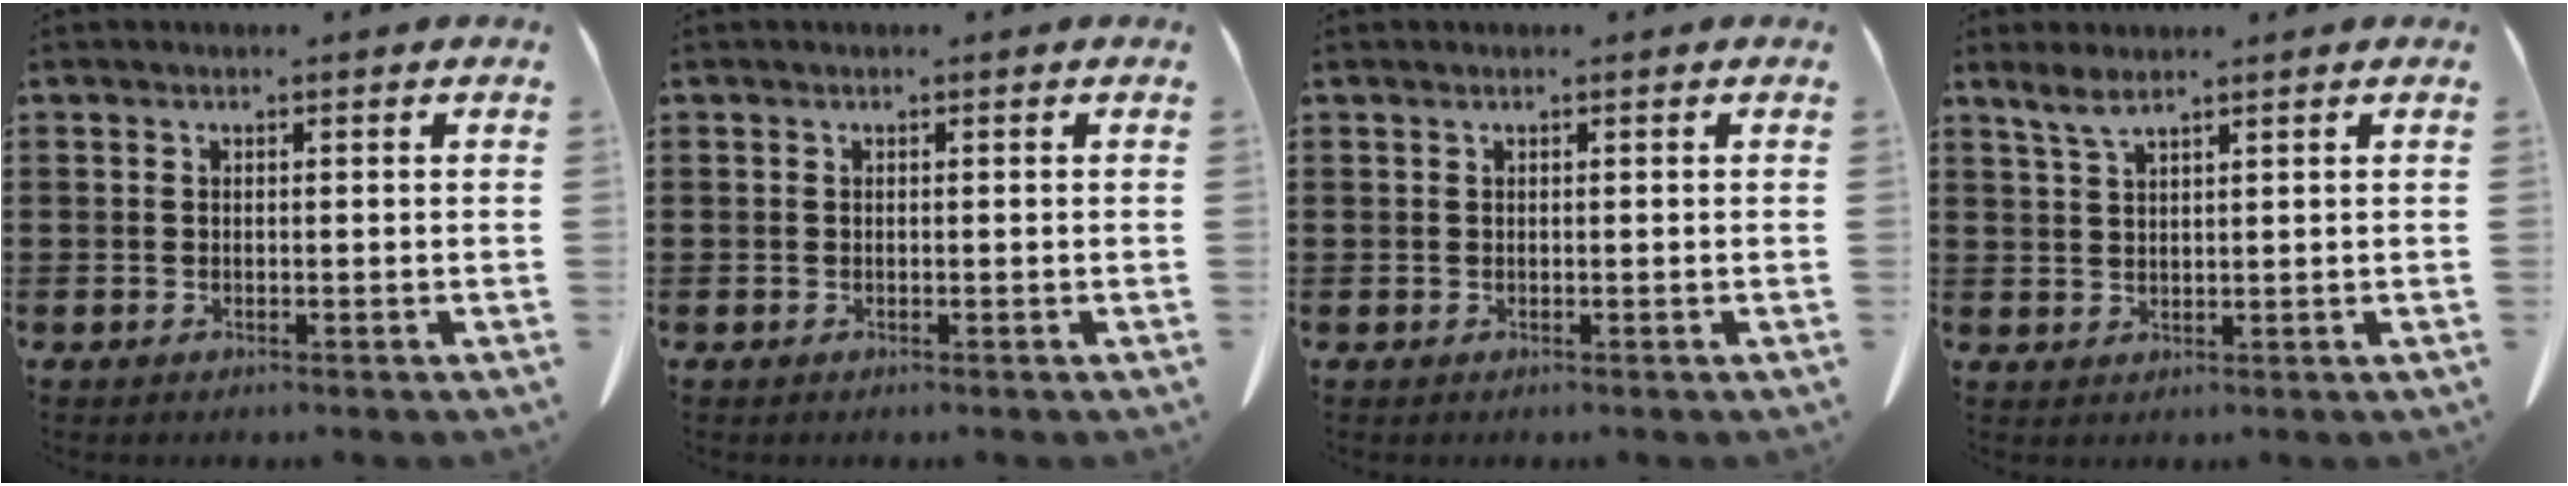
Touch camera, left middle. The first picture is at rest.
{"total": 0.0}
{"total": 0.0}
{"total": 2.9, "force": [2.1, 0.5, 1.9], "torque": [-0.042, 0.002, 0.039]}